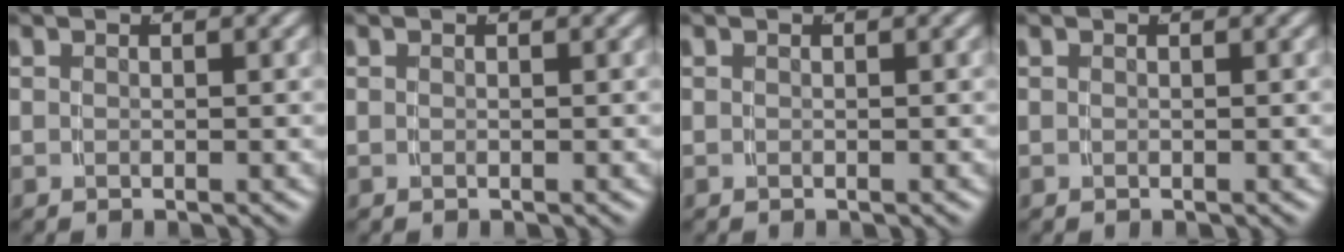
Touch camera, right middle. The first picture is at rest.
{"total": 0.0}
{"total": 0.0}
{"total": 0.0}